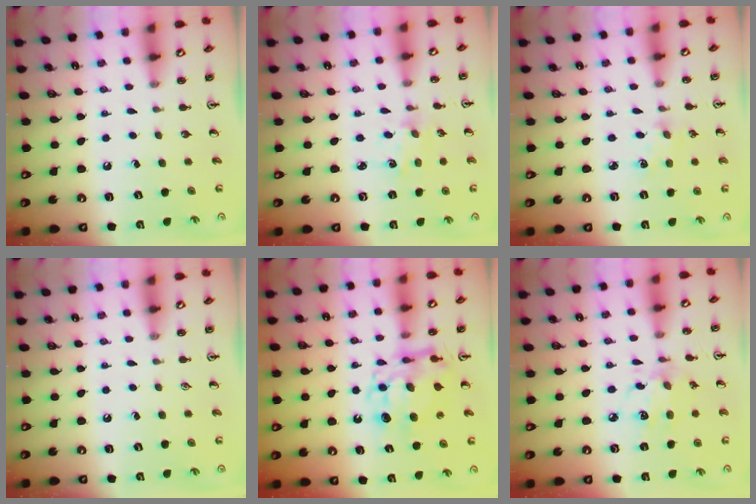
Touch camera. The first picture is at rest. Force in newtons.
{"total": 1.2, "press": 1.2, "slide": 0.2}
{"total": 2.5, "press": 2.5, "slide": 0.3}
{"total": 0.0}
{"total": 11.0, "press": 10.9, "slide": 1.0}
{"total": 8.7, "press": 8.7, "slide": 0.6}